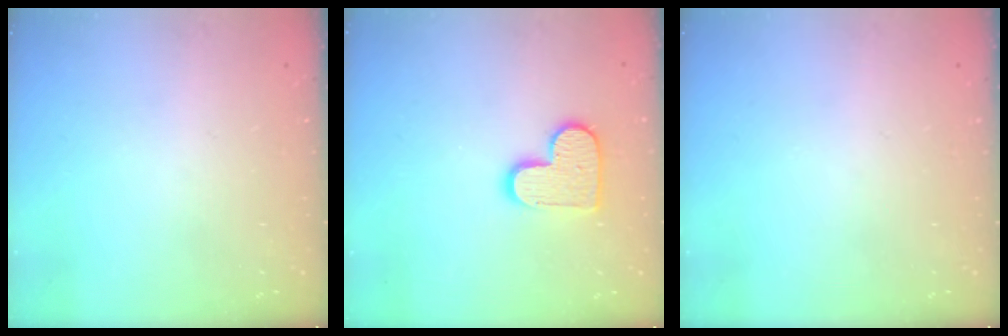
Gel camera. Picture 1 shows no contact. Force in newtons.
{"total": 11.3, "press": 11.3, "slide": 0.8}
{"total": 0.0}